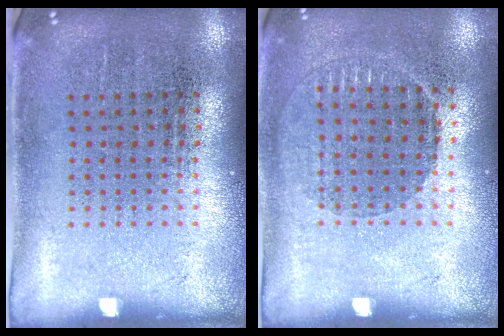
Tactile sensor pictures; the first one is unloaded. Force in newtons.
{"total": 0.9, "press": 0.8, "slide": 0.3}